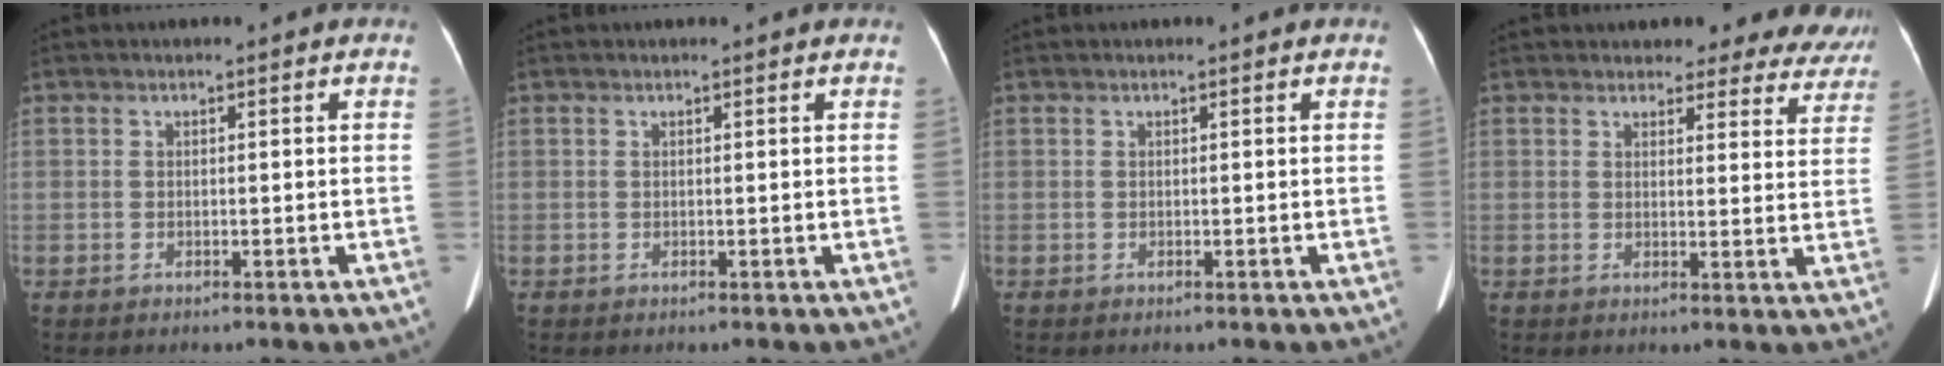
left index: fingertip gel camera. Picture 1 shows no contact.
{"total": 1.9, "force": [1.7, 0.2, 0.6], "torque": [-0.006, -0.001, 0.013]}
{"total": 1.2, "force": [1.0, 0.2, 0.5], "torque": [-0.004, 0.003, 0.009]}
{"total": 16.1, "force": [15.0, 4.8, 3.0], "torque": [0.002, -0.042, 0.145]}